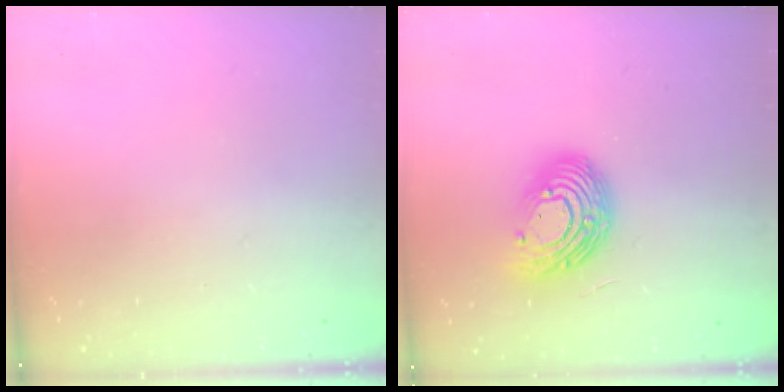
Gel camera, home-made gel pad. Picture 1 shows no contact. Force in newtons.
{"total": 13.7, "press": 13.7, "slide": 0.5}